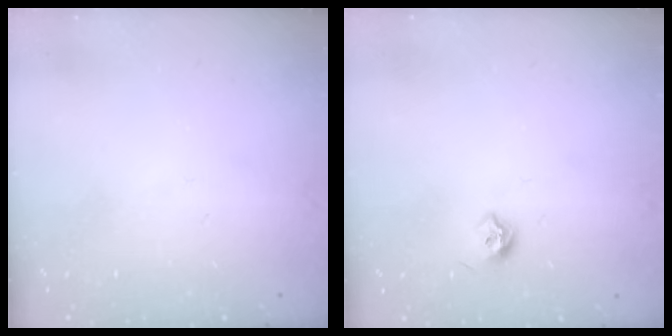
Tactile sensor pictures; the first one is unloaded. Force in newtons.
{"total": 6.0, "press": 5.9, "slide": 1.0}